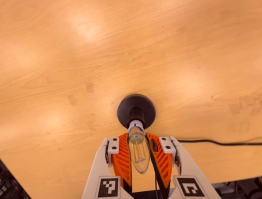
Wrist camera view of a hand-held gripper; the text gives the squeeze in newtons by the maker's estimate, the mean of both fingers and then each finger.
{"total": 17.7, "left": 17.1, "right": 18.3}